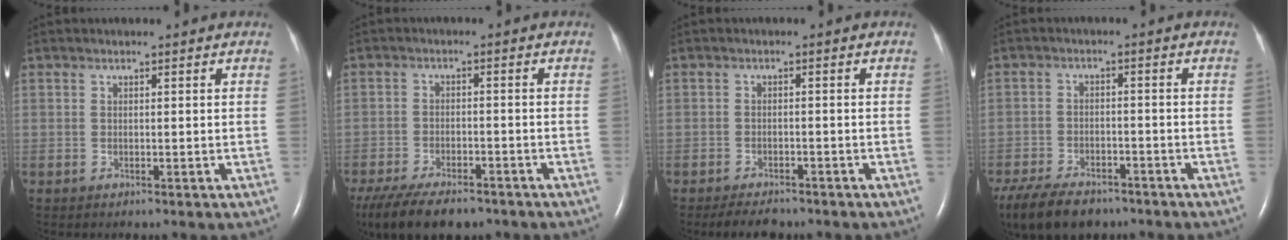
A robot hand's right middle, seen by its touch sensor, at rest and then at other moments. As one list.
[{"total": 13.5, "force": [-10.2, 5.2, 7.2], "torque": [-0.156, -0.020, -0.156]}, {"total": 4.2, "force": [-3.6, 1.4, 1.7], "torque": [-0.028, -0.005, -0.052]}, {"total": 13.1, "force": [-9.6, 6.2, 6.5], "torque": [-0.146, -0.016, -0.149]}]